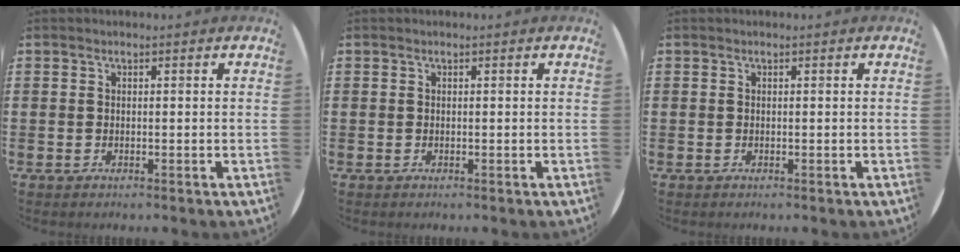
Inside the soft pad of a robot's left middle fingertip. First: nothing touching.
{"total": 0.0}
{"total": 0.0}